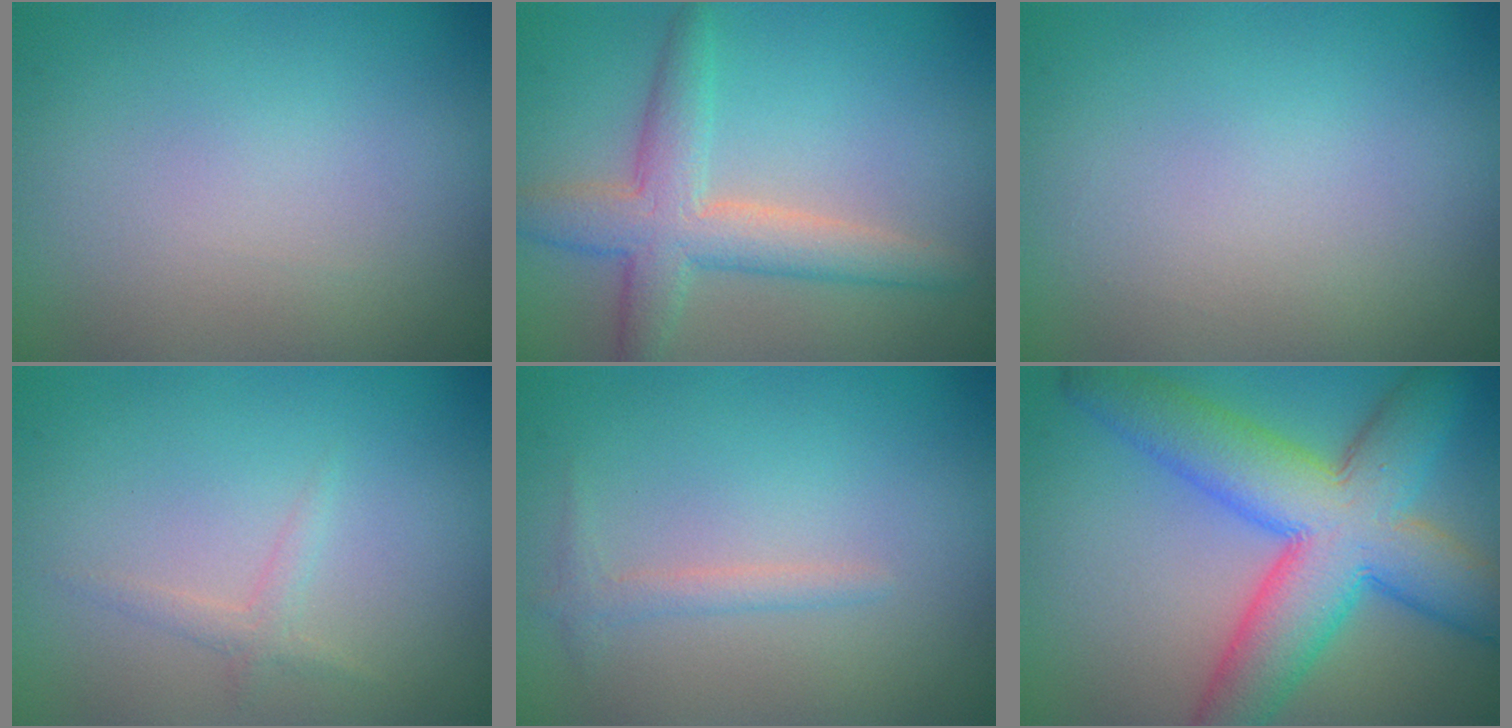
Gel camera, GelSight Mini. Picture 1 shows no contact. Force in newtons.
{"total": 4.7, "press": 4.7, "slide": 0.4}
{"total": 0.0}
{"total": 1.1, "press": 1.1, "slide": 0.0}
{"total": 1.1, "press": 1.1, "slide": 0.1}
{"total": 10.8, "press": 10.8, "slide": 0.2}